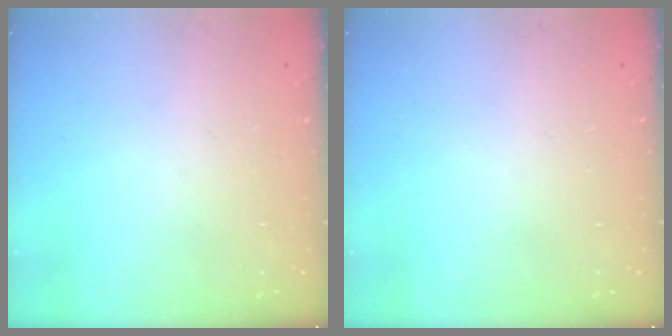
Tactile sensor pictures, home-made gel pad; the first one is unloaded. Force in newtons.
{"total": 0.0}